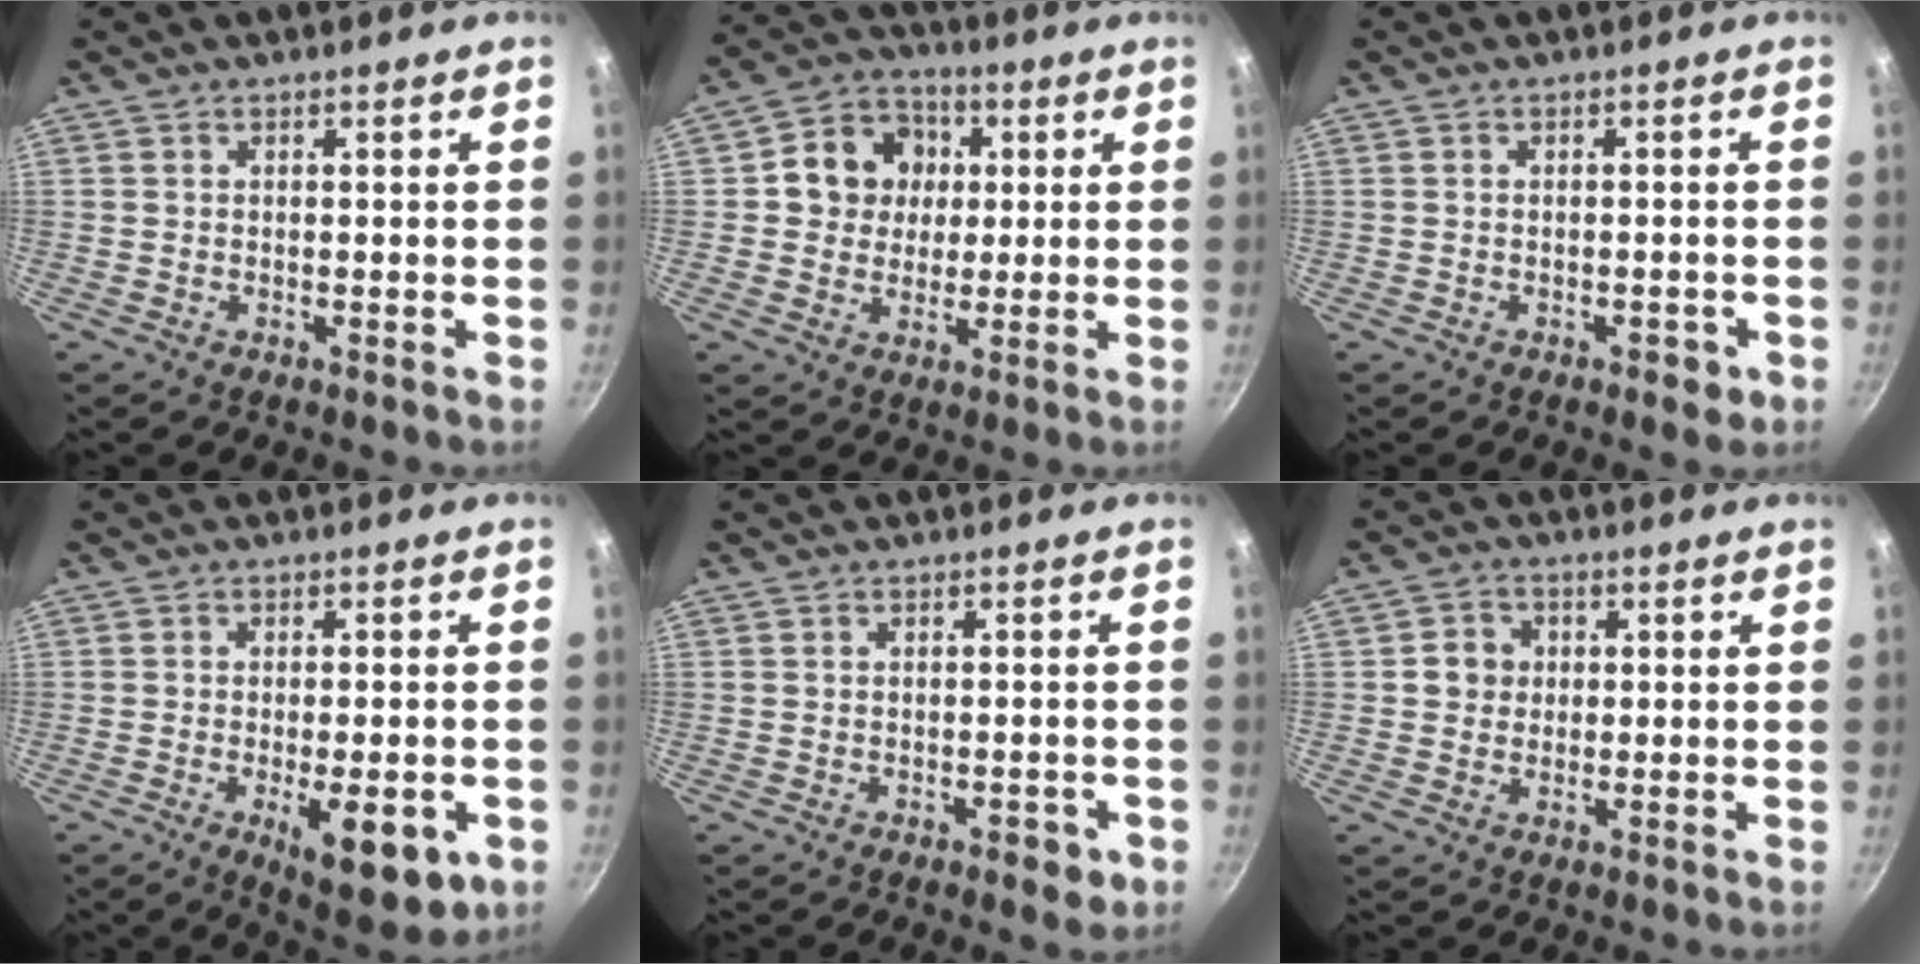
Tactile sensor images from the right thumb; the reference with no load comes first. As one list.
[{"total": 11.1, "force": [1.5, 9.9, 4.8], "torque": [-0.036, 0.011, 0.018]}, {"total": 2.3, "force": [-1.2, 1.1, 1.6], "torque": [-0.014, 0.006, -0.013]}, {"total": 11.5, "force": [-4.0, 4.3, 9.9], "torque": [-0.126, -0.006, -0.048]}, {"total": 3.1, "force": [-1.5, 1.4, 2.3], "torque": [-0.020, 0.006, -0.015]}, {"total": 4.6, "force": [0.5, 4.2, 1.7], "torque": [-0.009, 0.006, 0.004]}]